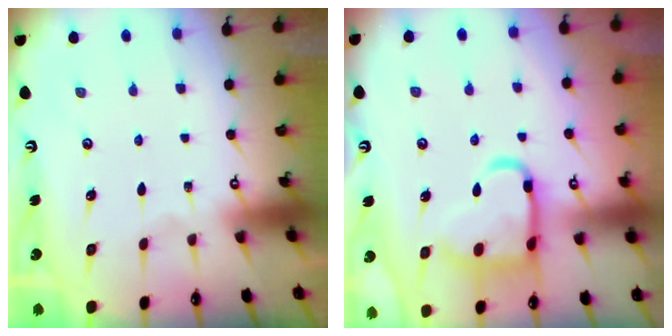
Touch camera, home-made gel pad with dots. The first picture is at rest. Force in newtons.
{"total": 15.3, "press": 15.2, "slide": 1.6}